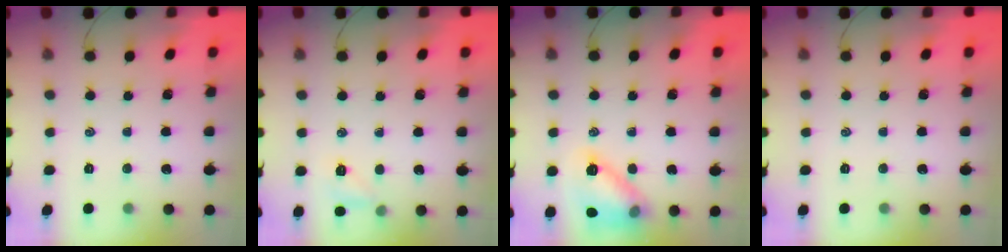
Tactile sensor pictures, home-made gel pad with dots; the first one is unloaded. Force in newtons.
{"total": 6.2, "press": 6.0, "slide": 1.3}
{"total": 12.5, "press": 12.5, "slide": 0.5}
{"total": 0.0}